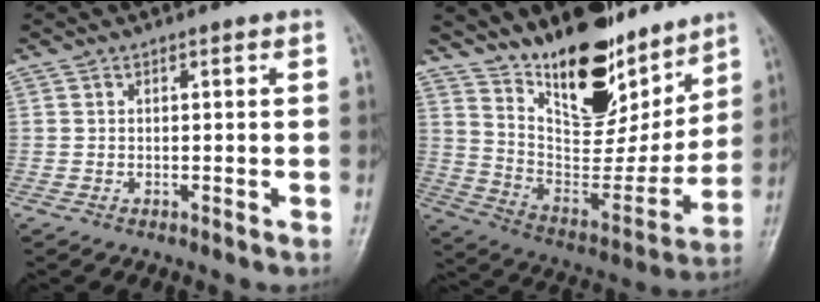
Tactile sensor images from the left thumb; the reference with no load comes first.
{"total": 21.3, "force": [15.1, 9.2, 11.8], "torque": [-0.135, -0.097, 0.259]}